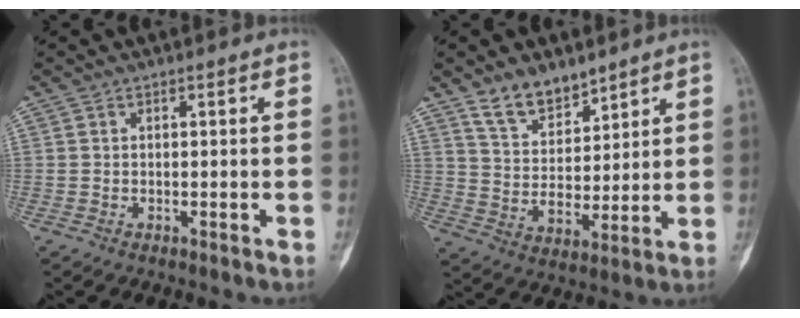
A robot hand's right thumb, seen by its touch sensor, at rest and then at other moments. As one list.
[{"total": 9.9, "force": [7.4, 5.3, 4.0], "torque": [-0.033, -0.058, 0.141]}]